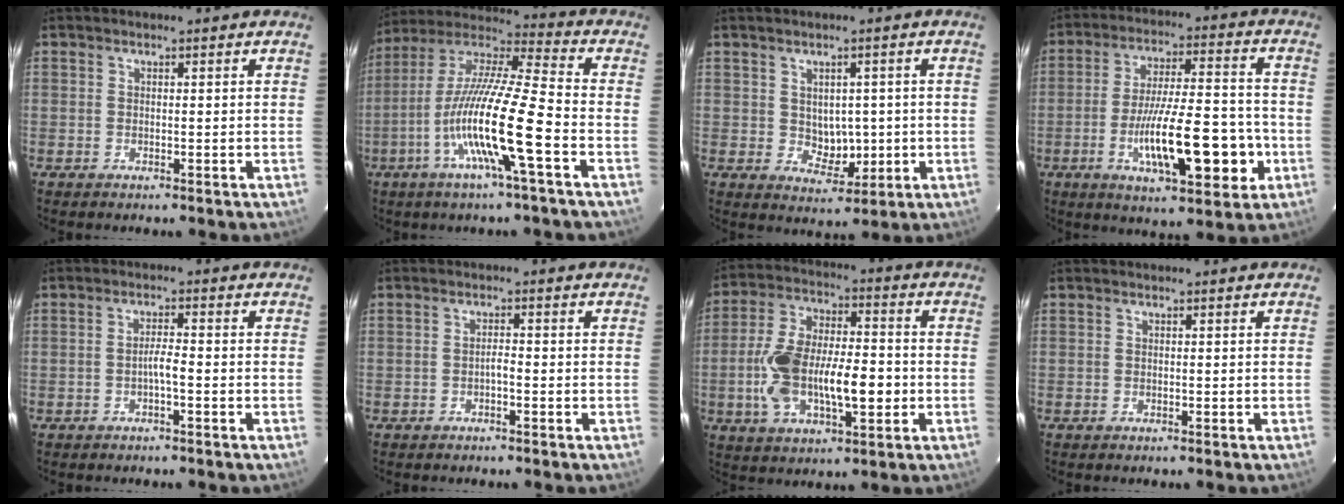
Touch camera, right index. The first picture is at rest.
{"total": 16.6, "force": [-5.4, 0.0, 15.7], "torque": [-0.307, -0.005, -0.108]}
{"total": 5.0, "force": [0.1, 3.5, 3.5], "torque": [-0.042, -0.001, 0.016]}
{"total": 16.3, "force": [-4.9, 3.7, 15.2], "torque": [-0.250, 0.004, -0.073]}
{"total": 2.2, "force": [-0.8, 0.1, 2.1], "torque": [-0.035, 0.003, -0.016]}
{"total": 1.2, "force": [-0.6, 0.2, 1.1], "torque": [-0.018, 0.003, -0.012]}
{"total": 15.3, "force": [-2.8, 5.8, 13.9], "torque": [-0.269, 0.017, -0.044]}
{"total": 0.0}